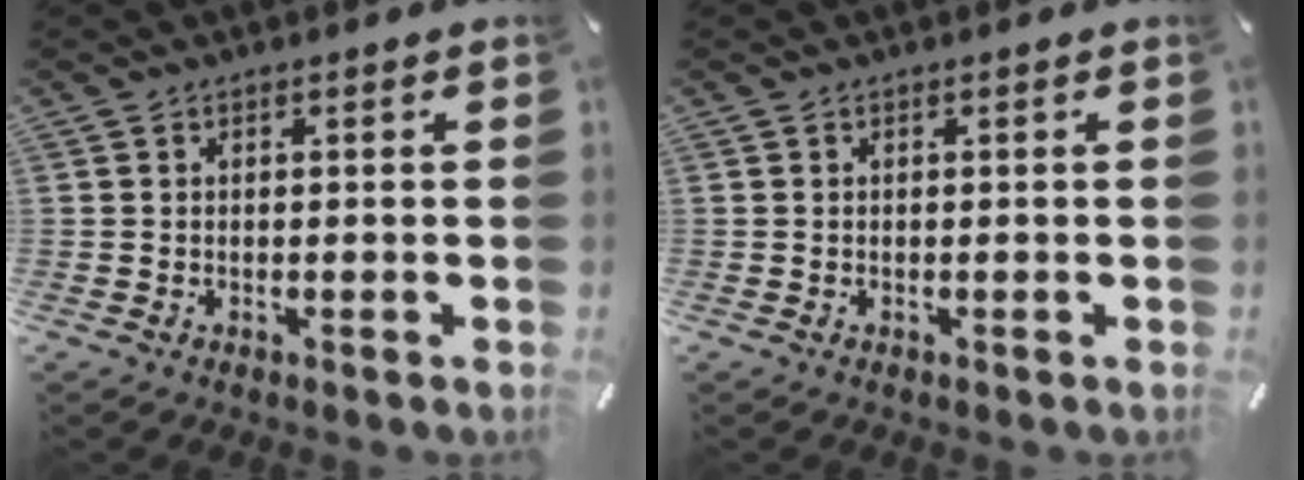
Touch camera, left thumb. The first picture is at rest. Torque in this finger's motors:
{"motor_torque": [0.00, 0.00, 0.00, 0.00, 0.00]}